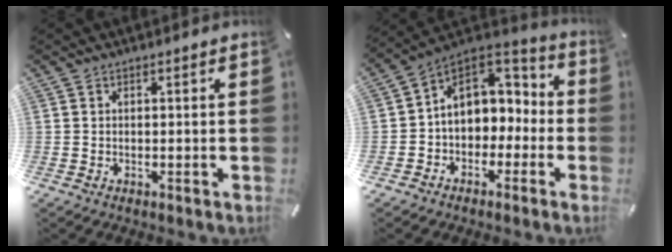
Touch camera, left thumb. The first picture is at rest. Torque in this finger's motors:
{"motor_torque": [-0.10, 1.45, 0.41, -0.03, 0.40]}